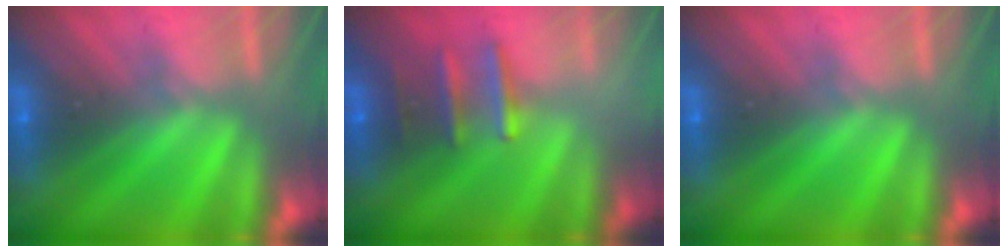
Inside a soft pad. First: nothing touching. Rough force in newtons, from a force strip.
{"total": 2.5}
{"total": 0.0}